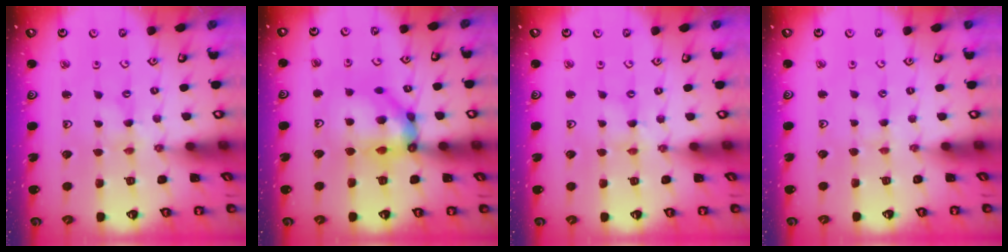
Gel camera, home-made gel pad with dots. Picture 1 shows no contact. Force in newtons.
{"total": 12.7, "press": 12.5, "slide": 2.0}
{"total": 0.9, "press": 0.8, "slide": 0.2}
{"total": 0.8, "press": 0.8, "slide": 0.3}